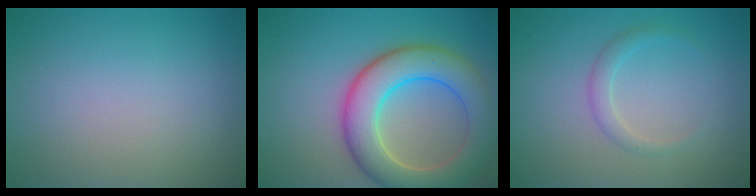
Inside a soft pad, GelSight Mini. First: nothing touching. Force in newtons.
{"total": 8.1, "press": 8.1, "slide": 0.5}
{"total": 1.5, "press": 1.5, "slide": 0.2}